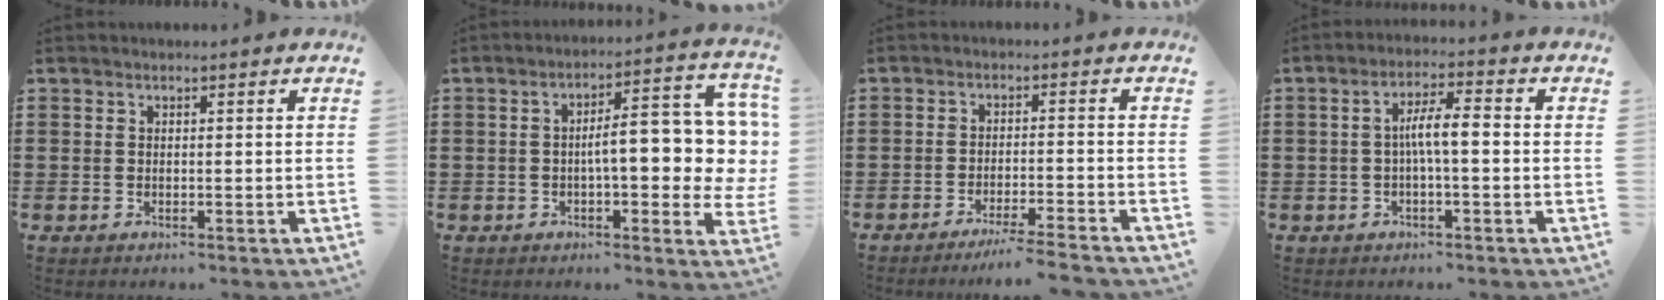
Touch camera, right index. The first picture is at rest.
{"total": 11.0, "force": [0.4, 3.5, 10.4], "torque": [-0.144, -0.011, -0.001]}
{"total": 3.9, "force": [-3.5, -0.6, 1.5], "torque": [-0.033, -0.012, -0.071]}
{"total": 5.0, "force": [-0.4, 0.9, 4.9], "torque": [-0.089, 0.007, -0.009]}